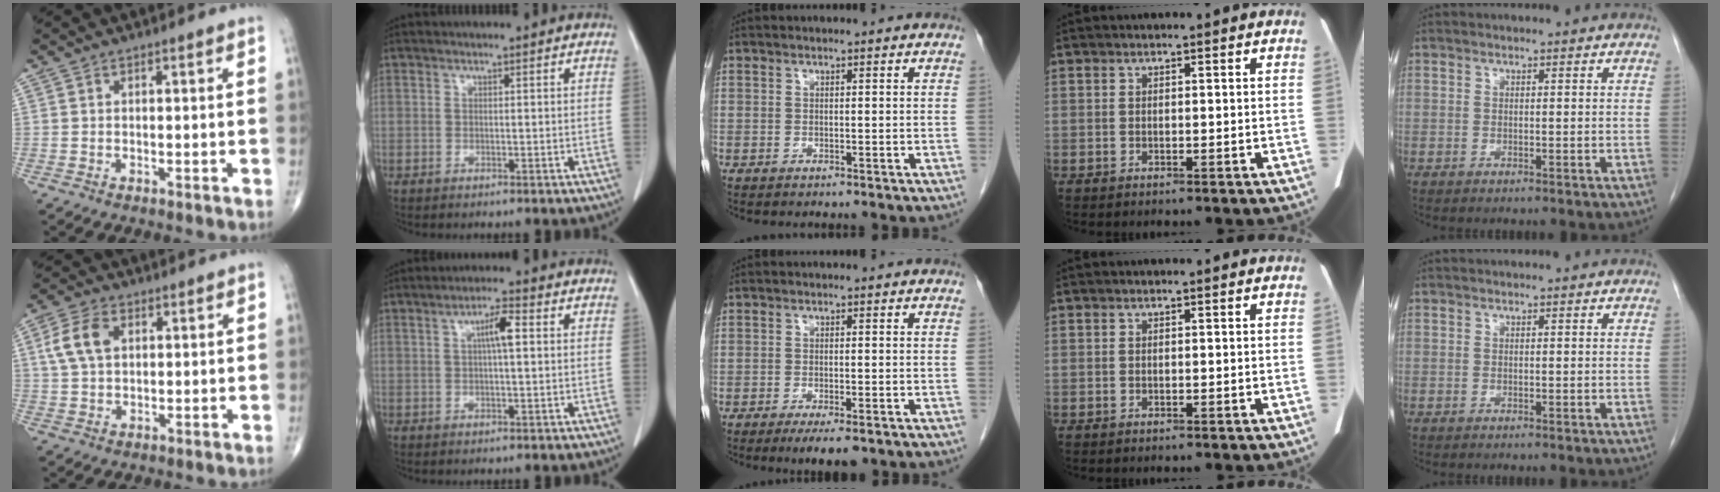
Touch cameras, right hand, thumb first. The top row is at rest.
{"thumb": {"total": 7.2, "force": [2.0, 4.6, 5.1], "torque": [-0.102, 0.006, 0.037]}, "index": {"total": 4.2, "force": [0.9, 0.5, 4.1], "torque": [-0.072, 0.008, 0.014]}, "middle": {"total": 4.6, "force": [-3.1, 1.0, 3.3], "torque": [-0.043, -0.009, -0.042]}}